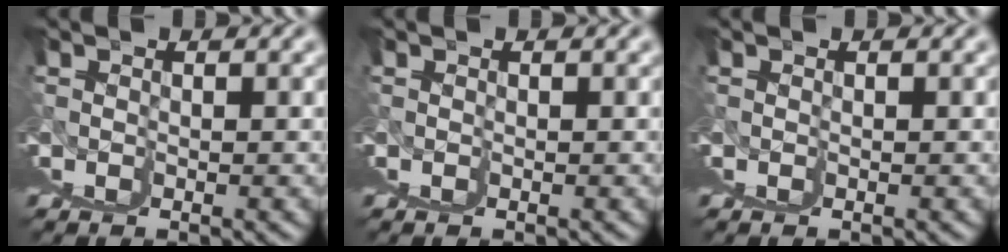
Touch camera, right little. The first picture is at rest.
{"total": 0.0}
{"total": 0.0}